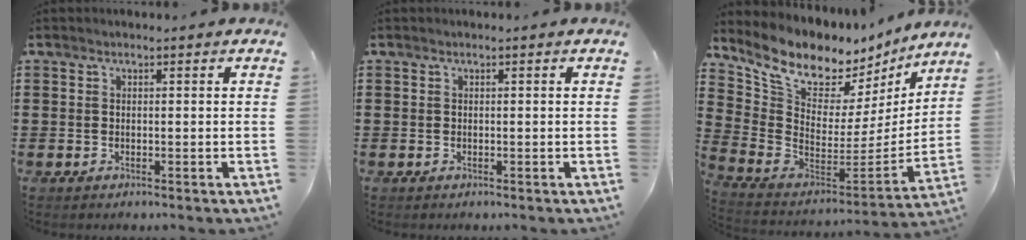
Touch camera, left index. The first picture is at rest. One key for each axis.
{"total": 0.0}
{"total": 9.2, "fx": 7.7, "fy": 4.0, "fz": 3.3, "tx": -0.103, "ty": -0.068, "tz": 0.135}